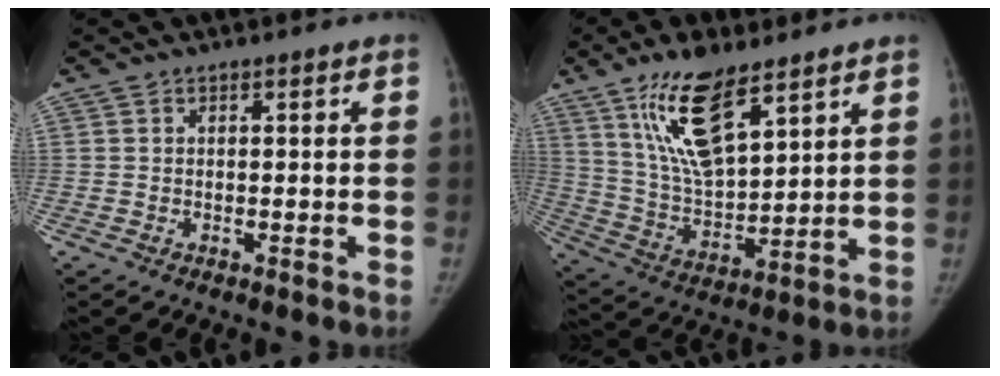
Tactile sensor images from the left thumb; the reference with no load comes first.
{"total": 15.7, "force": [9.4, 6.1, 11.0], "torque": [-0.177, -0.050, 0.185]}